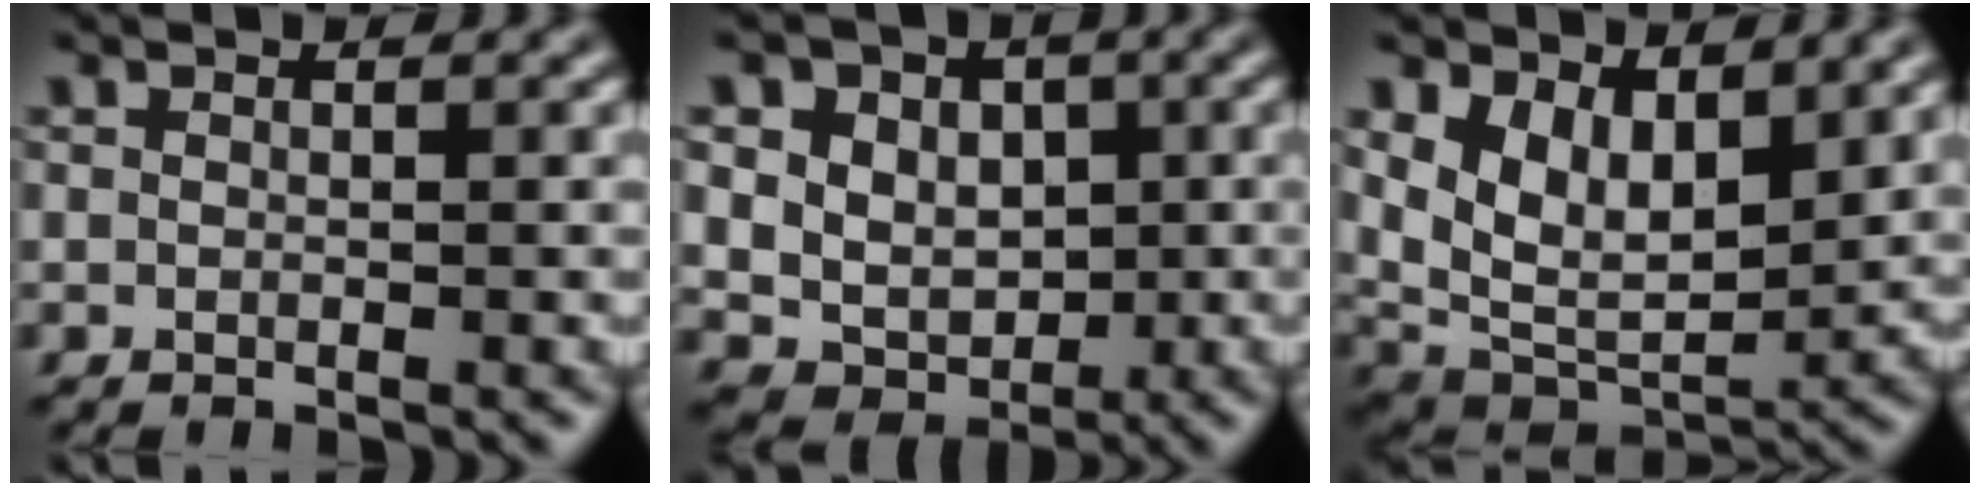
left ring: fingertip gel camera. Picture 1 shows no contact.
{"total": 8.7, "force": [2.5, 7.3, 4.1], "torque": [-0.077, 0.019, 0.035]}
{"total": 7.7, "force": [2.9, 4.6, 5.5], "torque": [-0.098, -0.023, 0.051]}